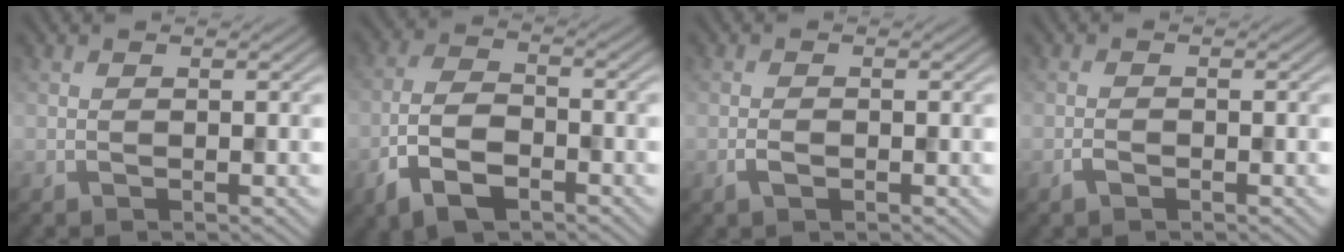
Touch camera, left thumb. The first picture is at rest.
{"total": 7.6, "force": [-4.1, 3.7, 5.2], "torque": [-0.111, -0.002, -0.089]}
{"total": 1.3, "force": [-0.7, 0.6, 1.0], "torque": [-0.019, 0.001, -0.014]}
{"total": 1.1, "force": [-0.8, 0.4, 0.6], "torque": [-0.012, 0.001, -0.016]}